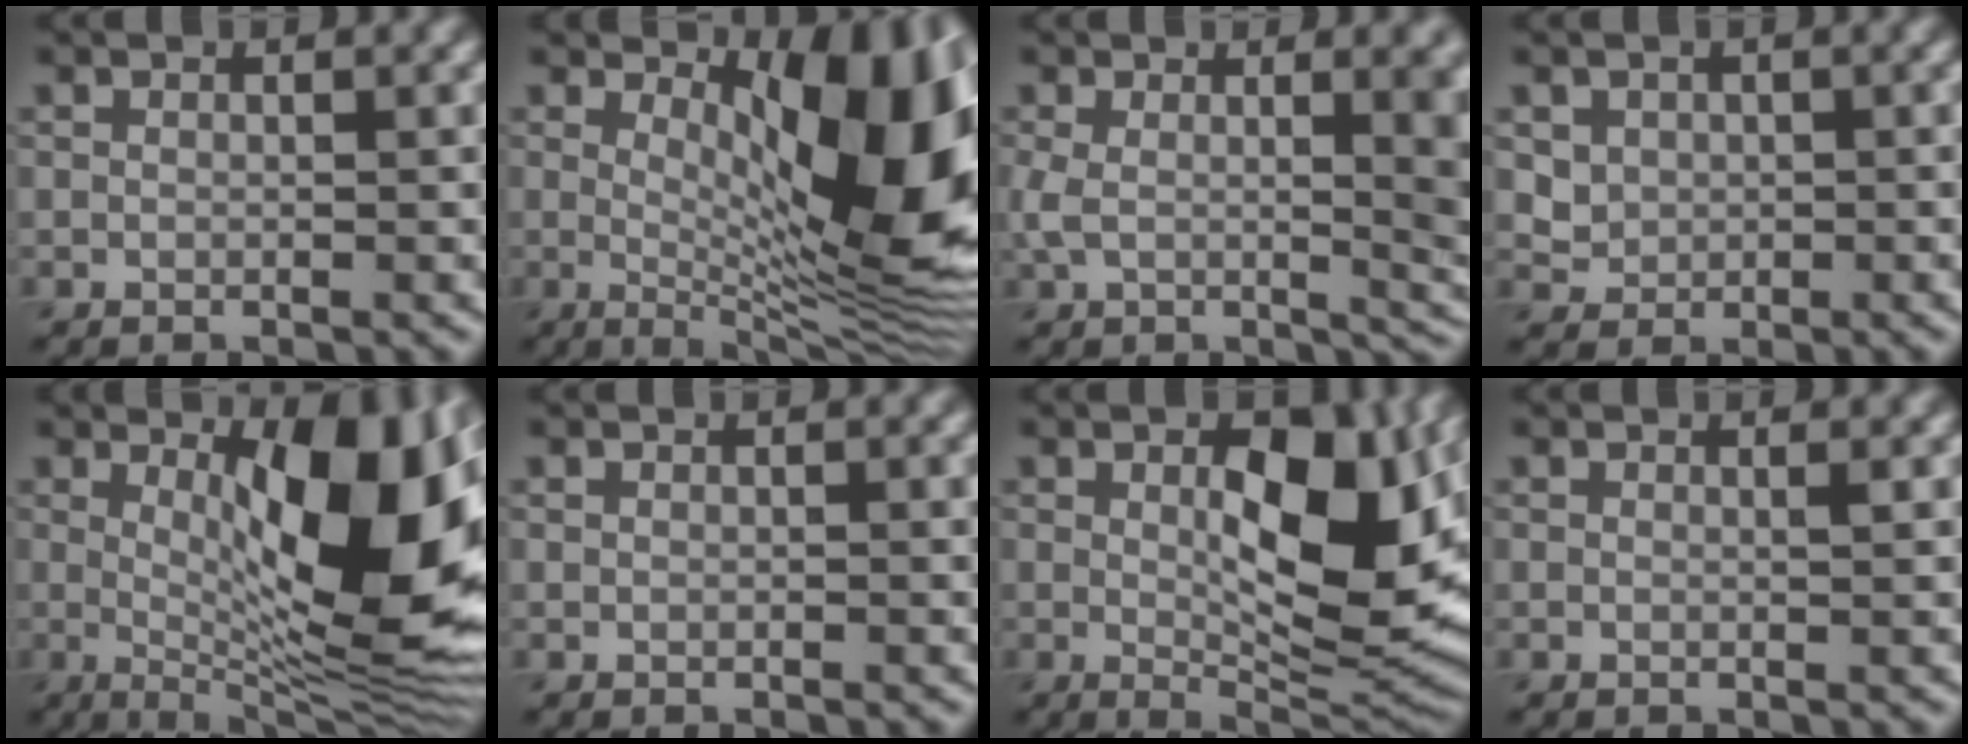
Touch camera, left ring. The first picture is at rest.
{"total": 12.2, "force": [2.4, 4.4, 11.1], "torque": [-0.139, -0.003, 0.039]}
{"total": 8.8, "force": [0.9, 3.8, 7.8], "torque": [-0.115, -0.012, 0.018]}
{"total": 1.9, "force": [0.6, 1.8, 0.5], "torque": [-0.011, -0.013, 0.028]}
{"total": 13.2, "force": [1.9, 4.3, 12.4], "torque": [-0.155, -0.002, 0.028]}
{"total": 0.7, "force": [0.4, 0.2, 0.6], "torque": [-0.008, 0.001, 0.006]}
{"total": 10.8, "force": [1.5, 4.4, 9.8], "torque": [-0.140, -0.005, 0.029]}
{"total": 0.6, "force": [0.4, 0.1, 0.5], "torque": [-0.003, 0.000, 0.004]}